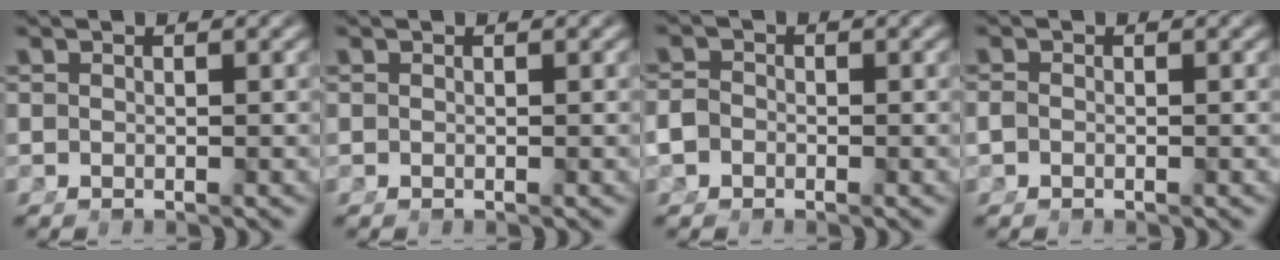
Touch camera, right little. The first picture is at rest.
{"total": 0.0}
{"total": 2.2, "force": [-1.1, 1.8, 0.8], "torque": [-0.025, -0.014, -0.014]}
{"total": 0.7, "force": [-0.6, 0.1, 0.4], "torque": [-0.009, -0.008, -0.006]}